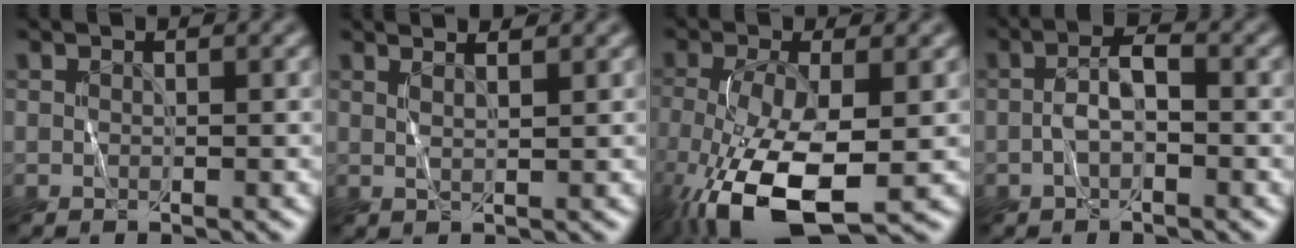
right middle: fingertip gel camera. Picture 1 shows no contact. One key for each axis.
{"total": 2.7, "fx": 1.9, "fy": 0.6, "fz": 1.8, "tx": -0.014, "ty": 0.016, "tz": 0.003}
{"total": 9.9, "fx": -3.8, "fy": 3.4, "fz": 8.5, "tx": -0.182, "ty": -0.017, "tz": -0.067}
{"total": 2.8, "fx": -1.0, "fy": 0.9, "fz": 2.4, "tx": -0.048, "ty": 0.009, "tz": -0.021}